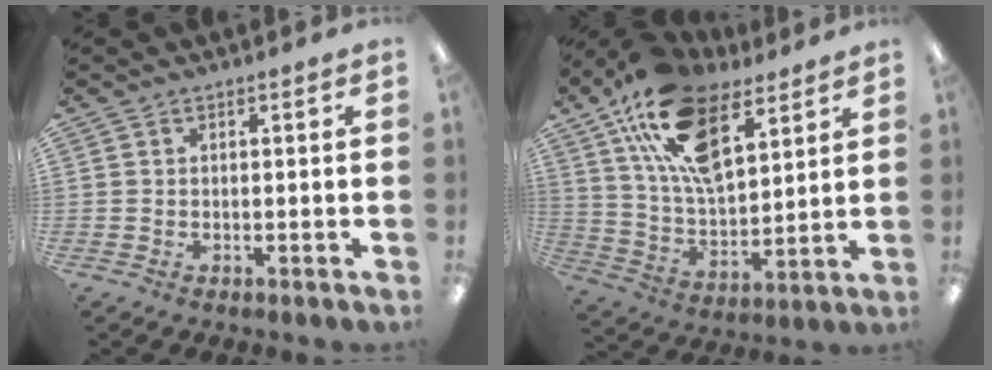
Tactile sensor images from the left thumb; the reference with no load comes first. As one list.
[{"total": 20.3, "force": [11.2, 10.3, 13.4], "torque": [-0.241, -0.036, 0.204]}]